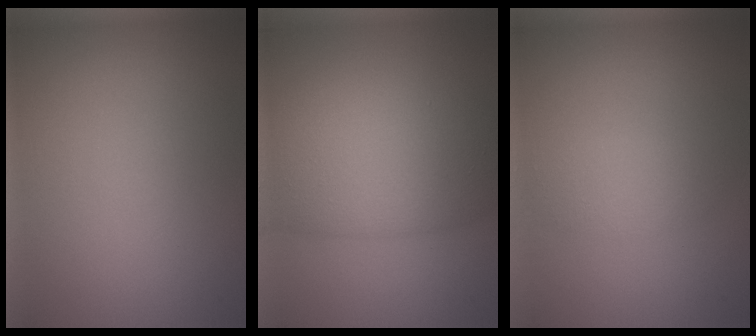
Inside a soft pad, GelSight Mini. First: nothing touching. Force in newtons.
{"total": 9.3, "press": 9.3, "slide": 0.3}
{"total": 1.7, "press": 1.7, "slide": 0.0}